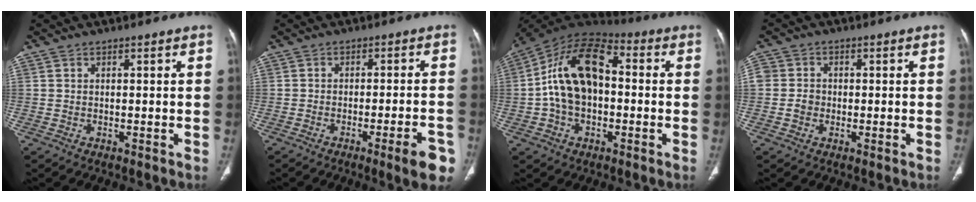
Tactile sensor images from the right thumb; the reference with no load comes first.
{"total": 7.7, "force": [-4.2, 1.1, 6.4], "torque": [-0.074, 0.015, -0.053]}
{"total": 16.4, "force": [0.2, 10.2, 12.8], "torque": [-0.218, 0.042, -0.006]}
{"total": 3.5, "force": [-0.8, 3.1, 1.5], "torque": [-0.022, 0.011, -0.016]}